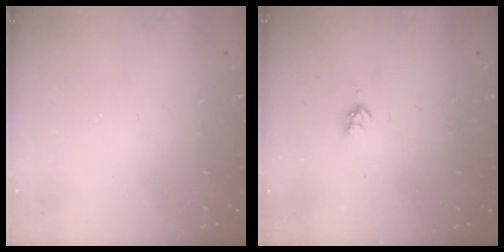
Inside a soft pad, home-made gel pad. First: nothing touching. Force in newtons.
{"total": 3.0, "press": 3.0, "slide": 0.4}